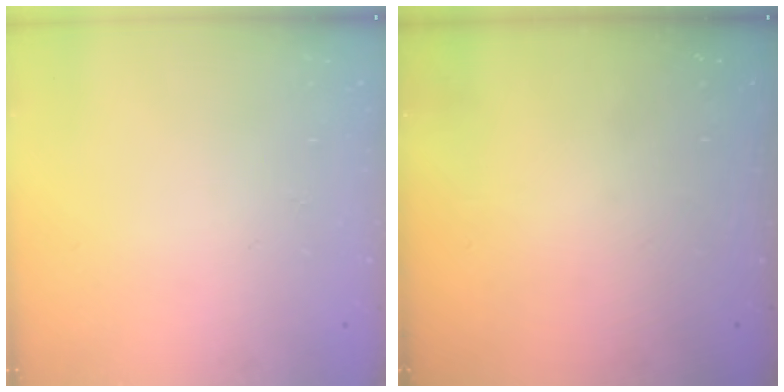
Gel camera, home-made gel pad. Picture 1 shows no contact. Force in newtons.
{"total": 0.0}